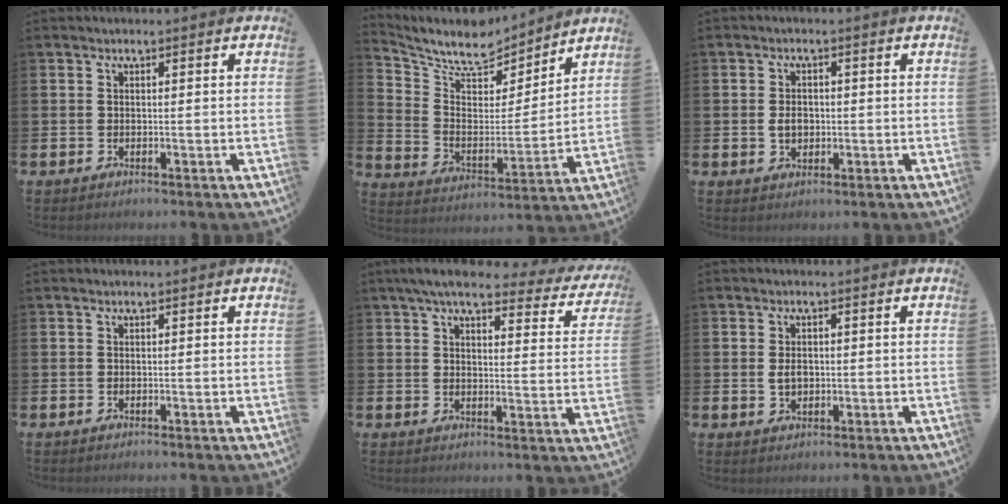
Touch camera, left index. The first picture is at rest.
{"total": 8.6, "force": [7.8, 3.0, 2.1], "torque": [-0.083, -0.058, 0.137]}
{"total": 2.5, "force": [-0.1, 1.9, 1.6], "torque": [-0.015, 0.001, -0.007]}
{"total": 0.0}
{"total": 6.2, "force": [5.4, 1.4, 2.9], "torque": [-0.065, -0.023, 0.091]}
{"total": 2.2, "force": [0.1, 1.5, 1.6], "torque": [-0.023, 0.003, -0.002]}